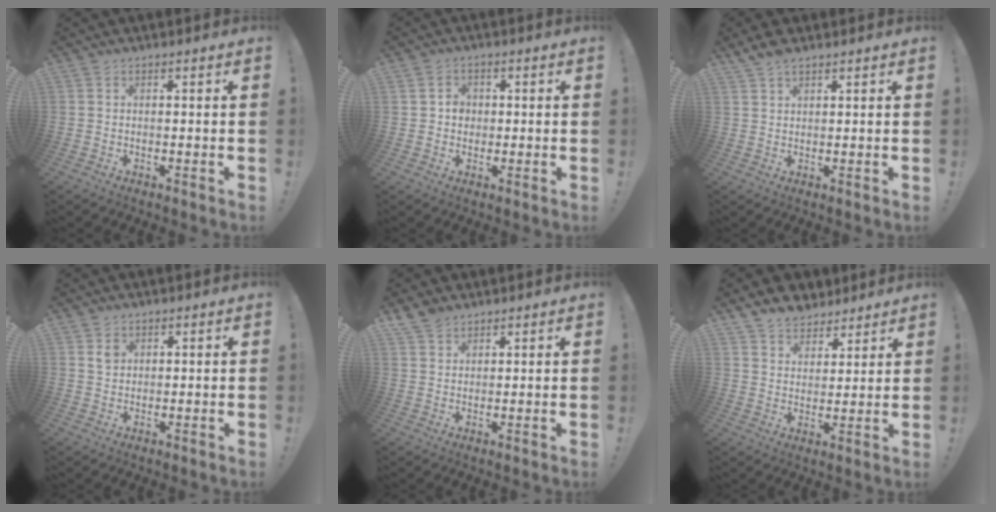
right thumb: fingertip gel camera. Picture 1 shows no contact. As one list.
[{"total": 3.9, "force": [0.3, 3.6, 1.5], "torque": [-0.011, -0.002, 0.001]}, {"total": 3.7, "force": [2.9, 1.2, 1.8], "torque": [-0.034, -0.014, 0.055]}, {"total": 2.6, "force": [1.4, 2.0, 0.7], "torque": [0.007, -0.010, 0.023]}, {"total": 4.3, "force": [3.6, 2.1, 1.0], "torque": [-0.013, -0.022, 0.068]}, {"total": 7.2, "force": [5.7, 4.3, 1.0], "torque": [-0.022, -0.045, 0.111]}]